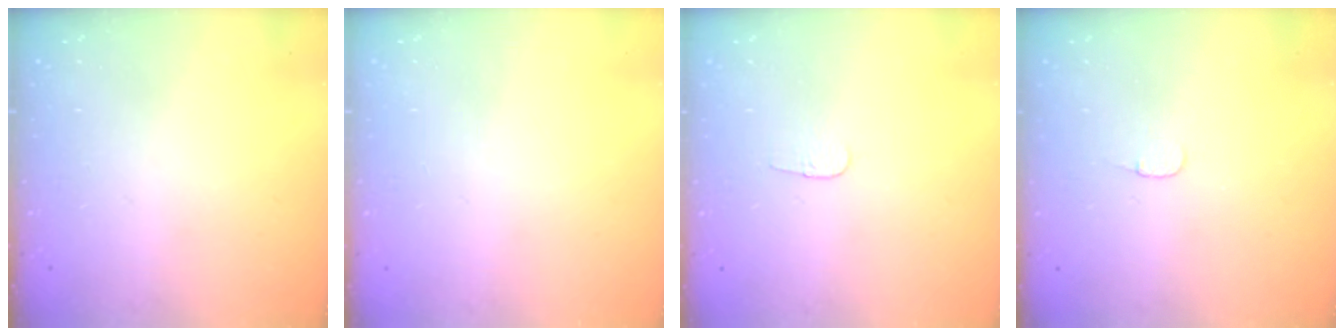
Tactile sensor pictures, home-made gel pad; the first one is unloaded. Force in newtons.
{"total": 0.6, "press": 0.6, "slide": 0.2}
{"total": 2.8, "press": 2.8, "slide": 0.3}
{"total": 3.1, "press": 3.1, "slide": 0.3}